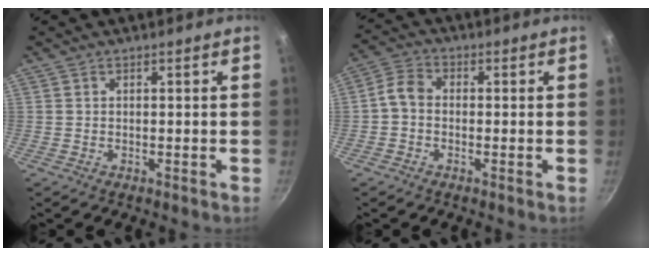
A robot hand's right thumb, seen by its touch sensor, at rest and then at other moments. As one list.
[{"total": 4.3, "force": [-0.9, 3.3, 2.6], "torque": [-0.055, 0.022, -0.032]}]